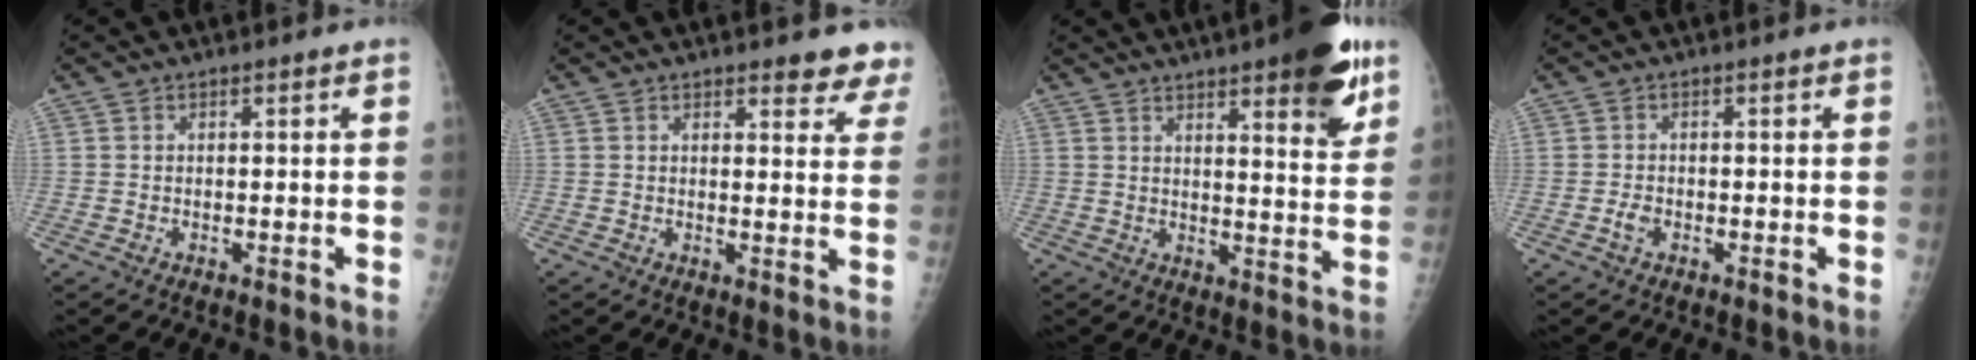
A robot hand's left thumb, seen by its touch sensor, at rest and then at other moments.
{"total": 6.6, "force": [5.7, 2.0, 2.6], "torque": [0.005, -0.029, 0.048]}
{"total": 15.0, "force": [8.8, 3.6, 11.6], "torque": [-0.128, -0.040, 0.117]}
{"total": 1.5, "force": [-0.6, 0.9, 1.0], "torque": [-0.024, 0.005, -0.013]}